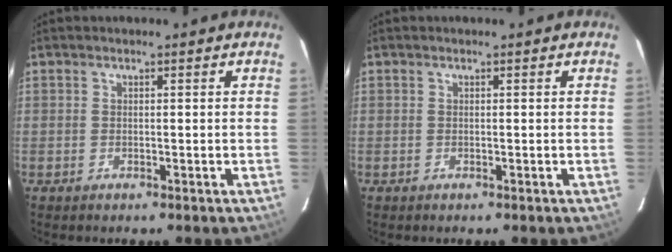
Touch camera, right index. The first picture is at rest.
{"total": 0.0}